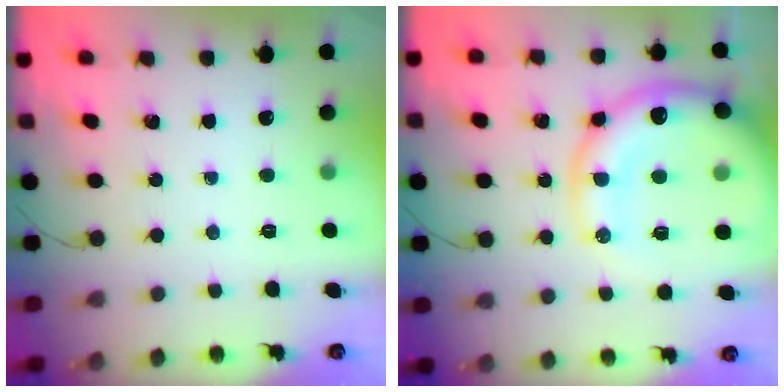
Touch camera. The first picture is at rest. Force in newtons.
{"total": 21.6, "press": 21.1, "slide": 4.6}